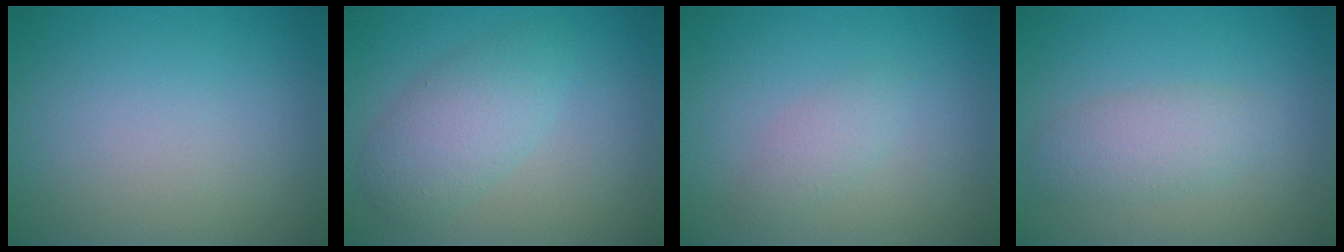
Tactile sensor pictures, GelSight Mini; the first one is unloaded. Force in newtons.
{"total": 3.9, "press": 3.9, "slide": 0.1}
{"total": 1.5, "press": 1.5, "slide": 0.1}
{"total": 2.6, "press": 2.6, "slide": 0.1}